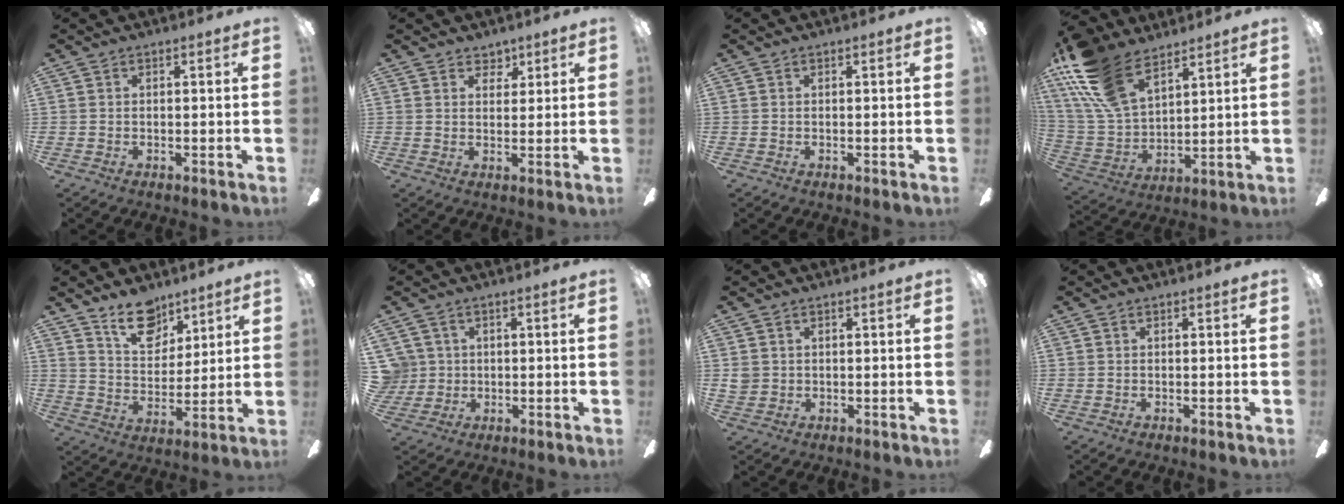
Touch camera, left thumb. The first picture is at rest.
{"total": 3.9, "force": [2.9, 2.5, 0.8], "torque": [-0.001, -0.013, 0.049]}
{"total": 0.0}
{"total": 20.0, "force": [12.4, 10.2, 11.9], "torque": [-0.264, -0.049, 0.233]}
{"total": 12.4, "force": [8.8, 7.1, 5.2], "torque": [-0.066, -0.050, 0.161]}
{"total": 5.0, "force": [1.0, 4.9, 0.6], "torque": [-0.029, 0.008, 0.019]}
{"total": 2.4, "force": [0.5, 2.3, 0.6], "torque": [-0.015, 0.006, 0.010]}
{"total": 0.0}